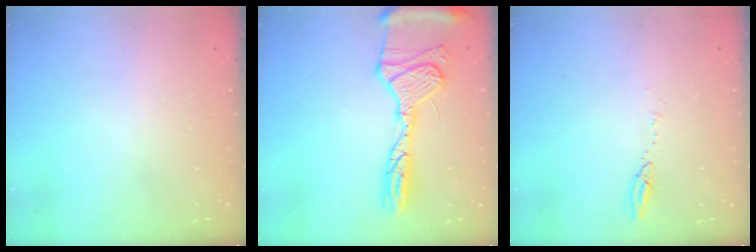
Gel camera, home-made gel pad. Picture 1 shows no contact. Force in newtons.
{"total": 18.8, "press": 18.6, "slide": 2.7}
{"total": 5.3, "press": 5.2, "slide": 0.5}